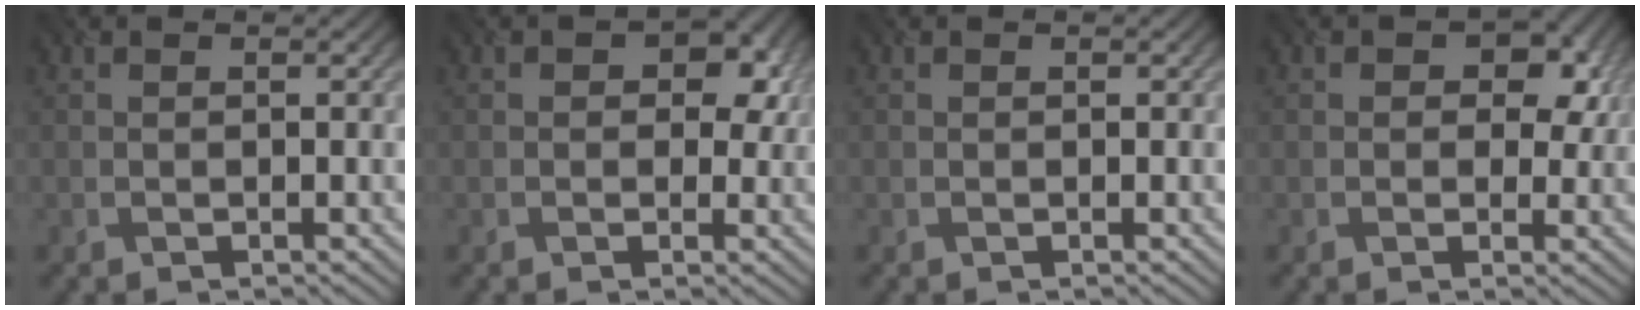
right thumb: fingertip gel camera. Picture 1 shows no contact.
{"total": 4.5, "force": [1.2, 3.3, 2.8], "torque": [-0.029, -0.007, 0.007]}
{"total": 0.0}
{"total": 5.0, "force": [1.6, 3.6, 3.1], "torque": [-0.036, -0.008, 0.011]}